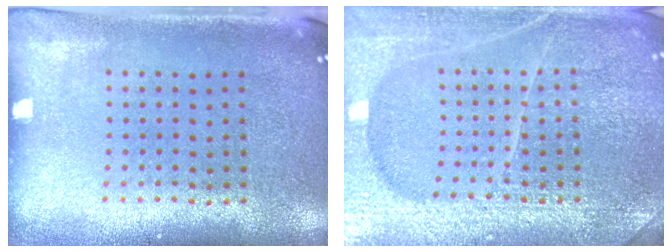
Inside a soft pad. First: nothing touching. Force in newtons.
{"total": 6.4, "press": 6.3, "slide": 0.7}